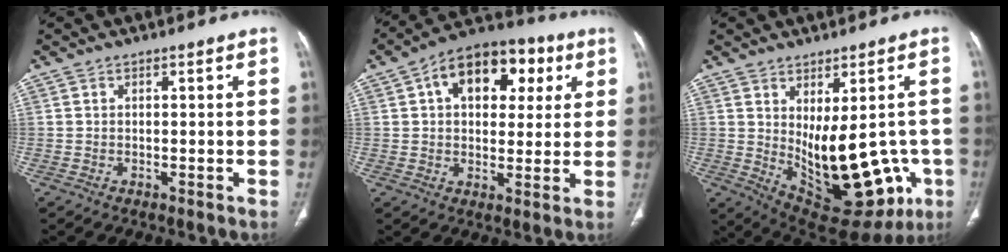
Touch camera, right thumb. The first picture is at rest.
{"total": 15.9, "force": [5.3, 10.1, 11.0], "torque": [-0.119, 0.014, 0.074]}
{"total": 20.2, "force": [-3.3, 9.9, 17.2], "torque": [-0.205, -0.020, -0.007]}